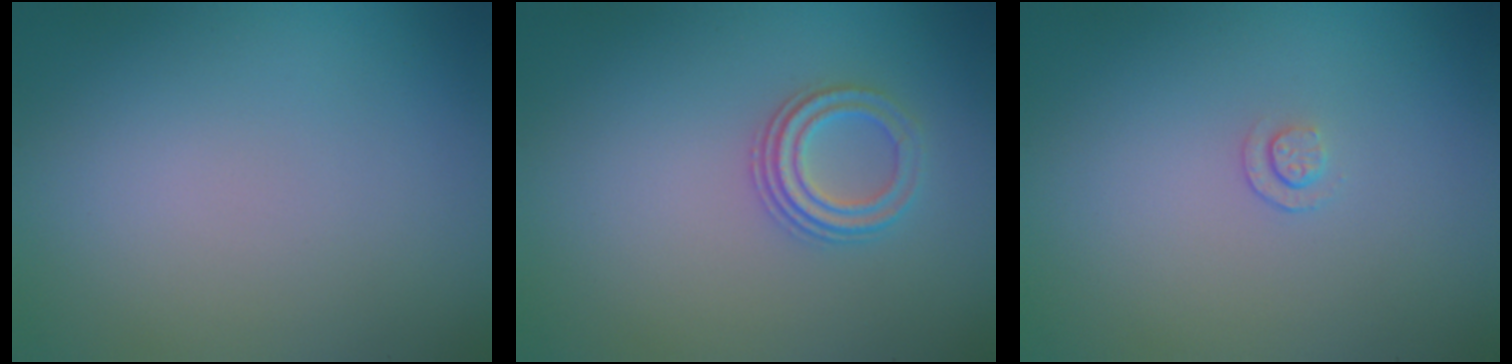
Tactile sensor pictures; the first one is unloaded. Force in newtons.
{"total": 2.6, "press": 2.3, "slide": 1.2}
{"total": 0.8, "press": 0.5, "slide": 0.7}